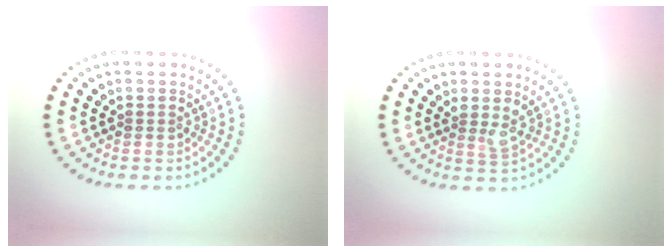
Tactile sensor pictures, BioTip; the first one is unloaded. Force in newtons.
{"total": 1.6, "press": 1.3, "slide": 1.0}